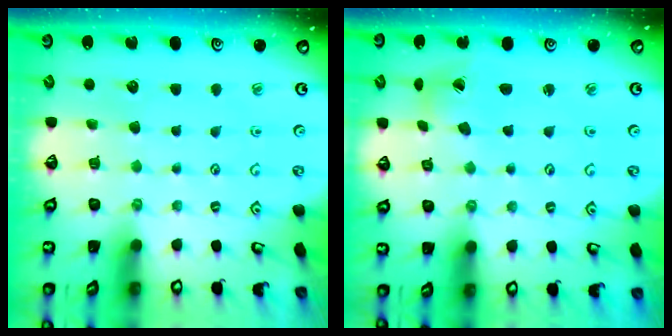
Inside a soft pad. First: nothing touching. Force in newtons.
{"total": 3.0, "press": 3.0, "slide": 0.4}